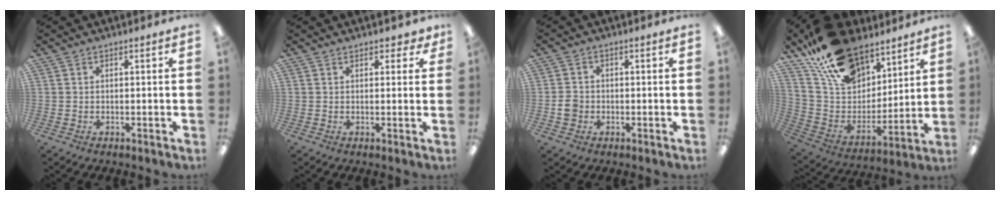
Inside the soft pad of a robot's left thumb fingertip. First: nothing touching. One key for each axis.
{"total": 2.2, "fx": 1.6, "fy": 1.4, "fz": 0.7, "tx": 0.000, "ty": -0.002, "tz": 0.027}
{"total": 3.5, "fx": -0.8, "fy": 3.1, "fz": 1.4, "tx": -0.023, "ty": 0.007, "tz": -0.014}
{"total": 20.9, "fx": 15.1, "fy": 11.7, "fz": 8.4, "tx": -0.168, "ty": -0.088, "tz": 0.282}